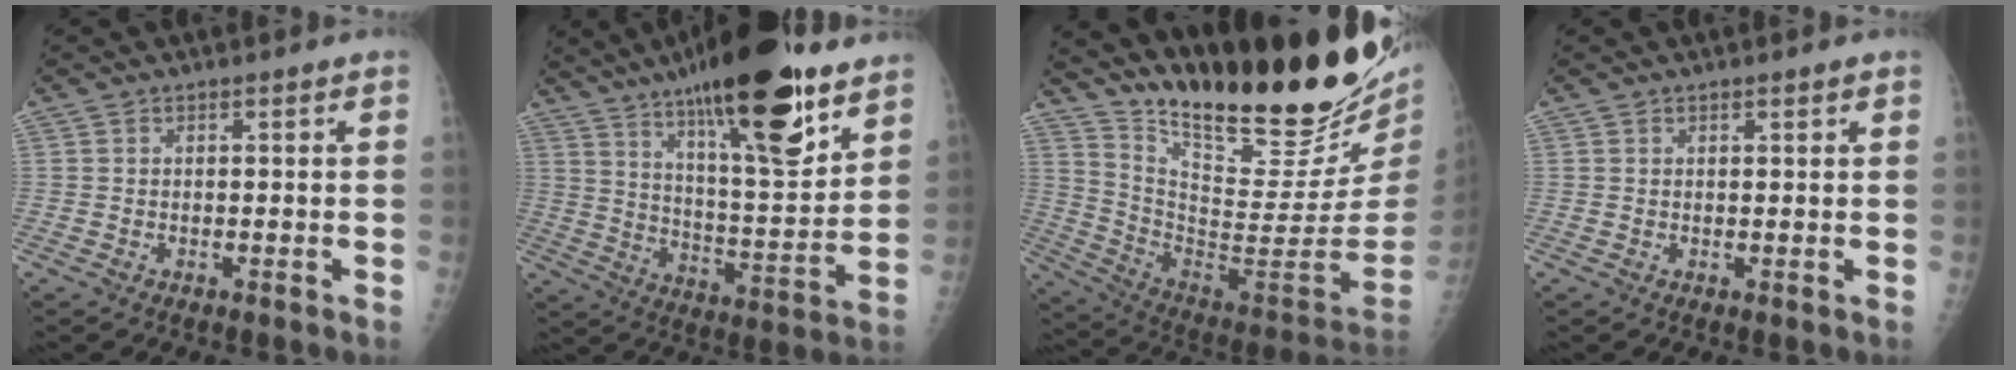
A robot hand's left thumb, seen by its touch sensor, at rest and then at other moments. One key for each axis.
{"total": 25.5, "fx": 16.1, "fy": 6.8, "fz": 18.6, "tx": -0.274, "ty": -0.061, "tz": 0.259}
{"total": 31.1, "fx": 24.2, "fy": 6.2, "fz": 18.5, "tx": -0.271, "ty": -0.155, "tz": 0.369}
{"total": 0.9, "fx": 0.6, "fy": 0.3, "fz": 0.6, "tx": -0.008, "ty": -0.002, "tz": 0.010}